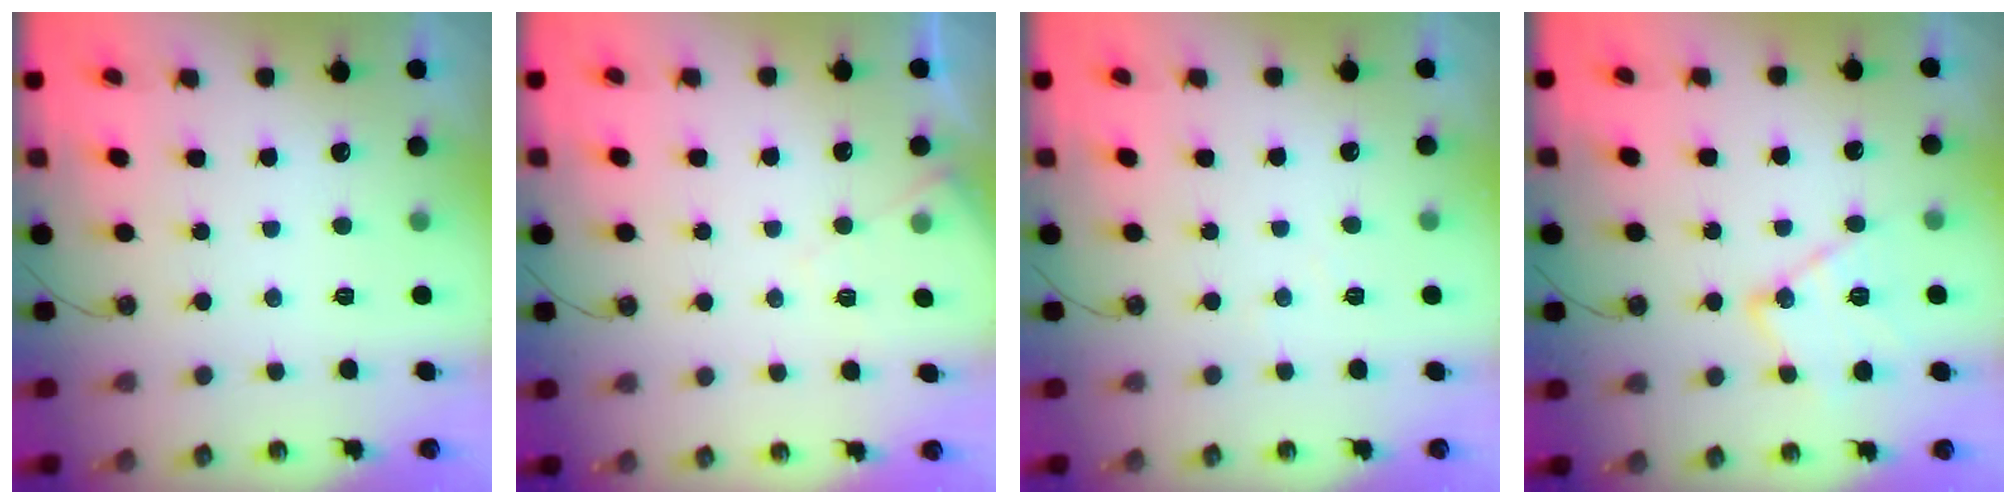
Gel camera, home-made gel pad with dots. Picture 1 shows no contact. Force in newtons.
{"total": 6.0, "press": 5.9, "slide": 0.9}
{"total": 4.1, "press": 4.1, "slide": 0.8}
{"total": 13.2, "press": 13.2, "slide": 0.8}